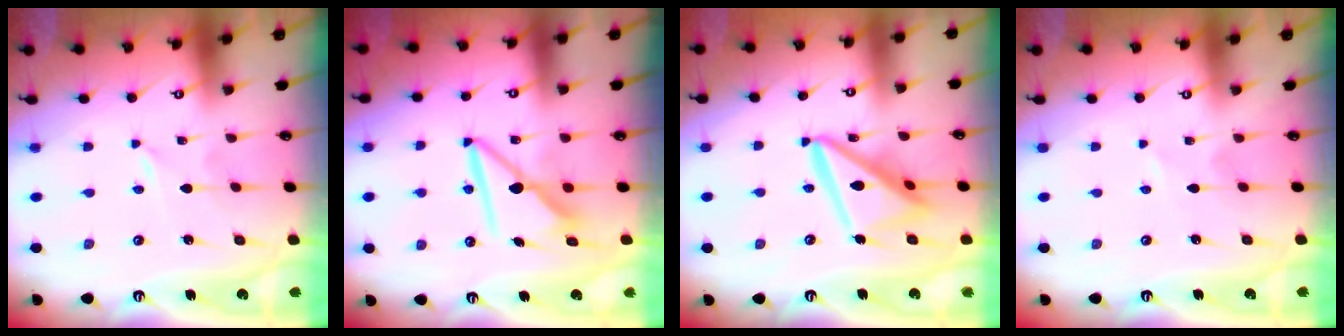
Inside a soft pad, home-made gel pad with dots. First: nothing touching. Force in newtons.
{"total": 9.1, "press": 9.1, "slide": 0.7}
{"total": 15.3, "press": 15.2, "slide": 1.6}
{"total": 0.8, "press": 0.8, "slide": 0.2}